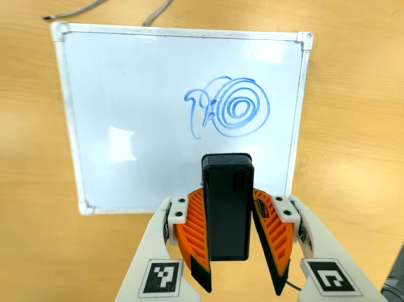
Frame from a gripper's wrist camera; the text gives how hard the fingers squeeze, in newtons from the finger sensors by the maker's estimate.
{"total": 4.7, "left": 4.4, "right": 5.0}